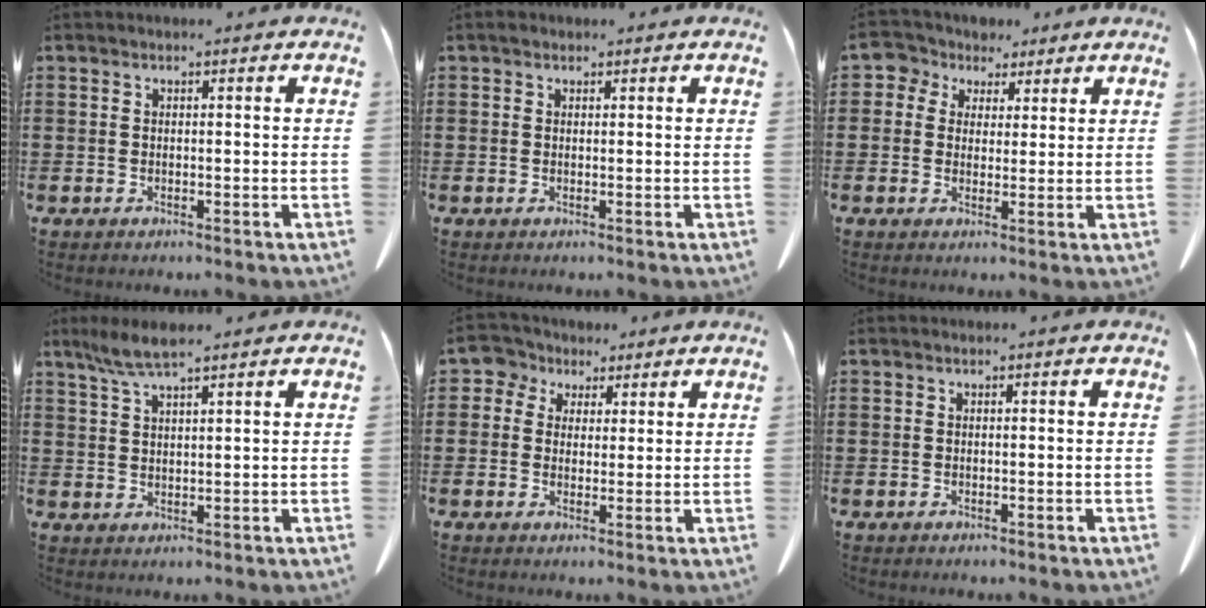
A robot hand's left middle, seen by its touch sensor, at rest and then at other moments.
{"total": 0.6, "force": [0.4, 0.5, 0.2], "torque": [0.003, -0.001, 0.006]}
{"total": 4.2, "force": [2.2, 3.6, 0.4], "torque": [-0.036, -0.002, 0.036]}
{"total": 4.6, "force": [3.3, 0.6, 3.2], "torque": [-0.070, -0.001, 0.060]}
{"total": 4.2, "force": [2.2, 3.5, 0.6], "torque": [-0.038, 0.002, 0.036]}
{"total": 0.0}